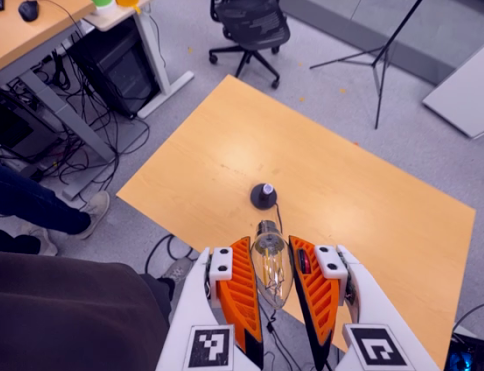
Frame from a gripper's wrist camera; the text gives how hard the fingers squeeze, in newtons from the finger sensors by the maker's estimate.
{"total": 11.4, "left": 11.5, "right": 11.3}